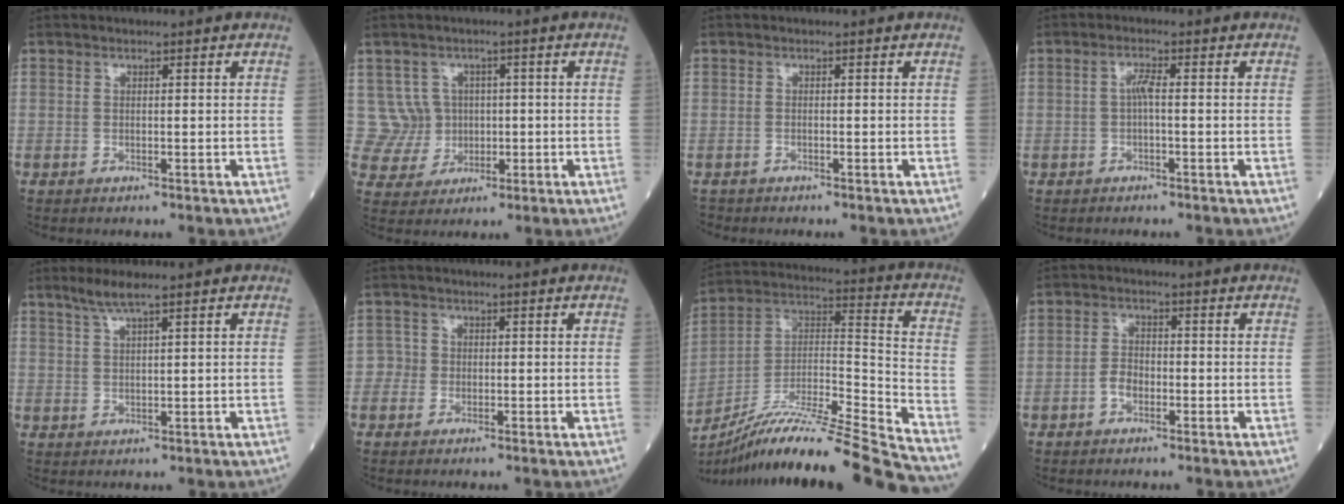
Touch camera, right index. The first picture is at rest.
{"total": 5.5, "force": [0.9, 5.4, -0.1], "torque": [0.013, 0.015, 0.024]}
{"total": 1.0, "force": [-0.9, 0.3, -0.3], "torque": [0.000, -0.001, -0.015]}
{"total": 1.8, "force": [-0.2, 0.2, 1.8], "torque": [-0.035, 0.003, -0.004]}
{"total": 3.0, "force": [2.3, -0.3, 1.9], "torque": [-0.050, 0.004, 0.052]}
{"total": 1.6, "force": [-0.7, 1.4, -0.2], "torque": [0.013, 0.010, -0.019]}
{"total": 24.1, "force": [-20.9, -1.3, 11.9], "torque": [-0.198, -0.008, -0.355]}
{"total": 2.5, "force": [-1.3, 1.4, 1.6], "torque": [-0.029, 0.007, -0.024]}